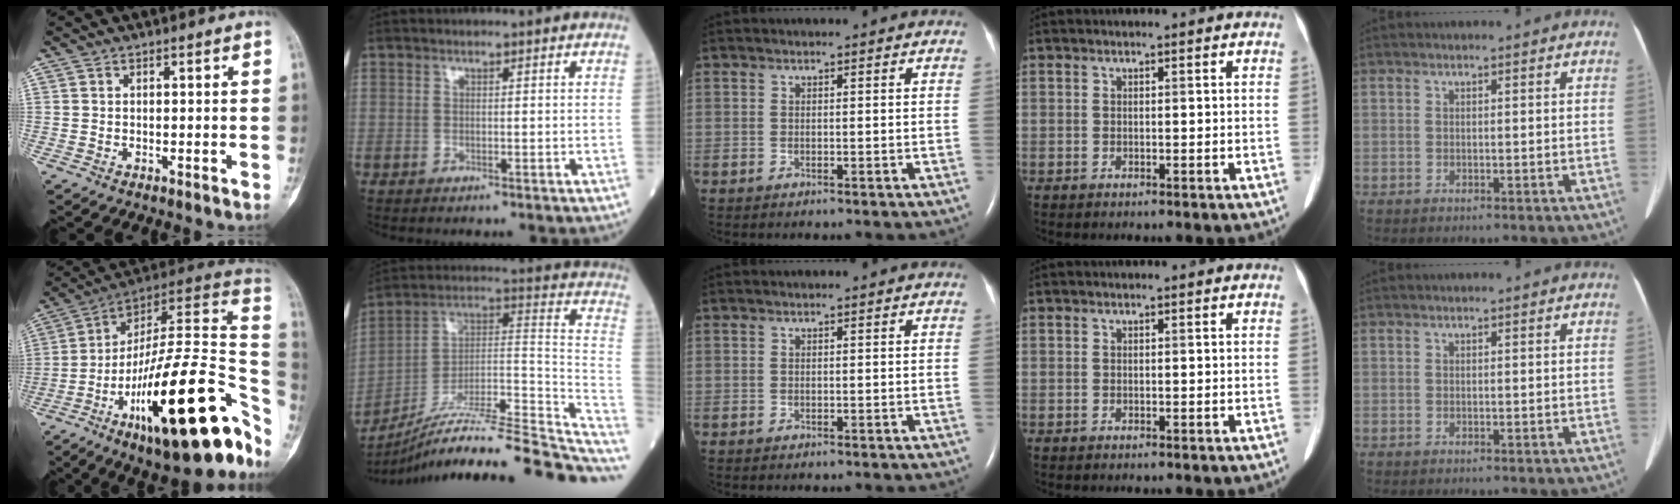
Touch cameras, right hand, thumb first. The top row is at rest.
{"thumb": {"total": 33.9, "force": [-12.4, 10.2, 29.9], "torque": [-0.378, 0.064, -0.191]}, "index": {"total": 24.2, "force": [-19.9, 2.1, 13.5], "torque": [-0.156, 0.033, -0.312]}}